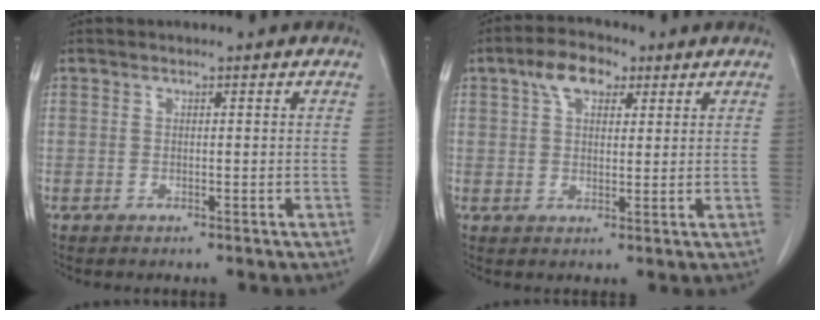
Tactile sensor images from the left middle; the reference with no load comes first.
{"total": 5.8, "force": [3.0, 3.1, 3.9], "torque": [-0.077, 0.021, 0.054]}